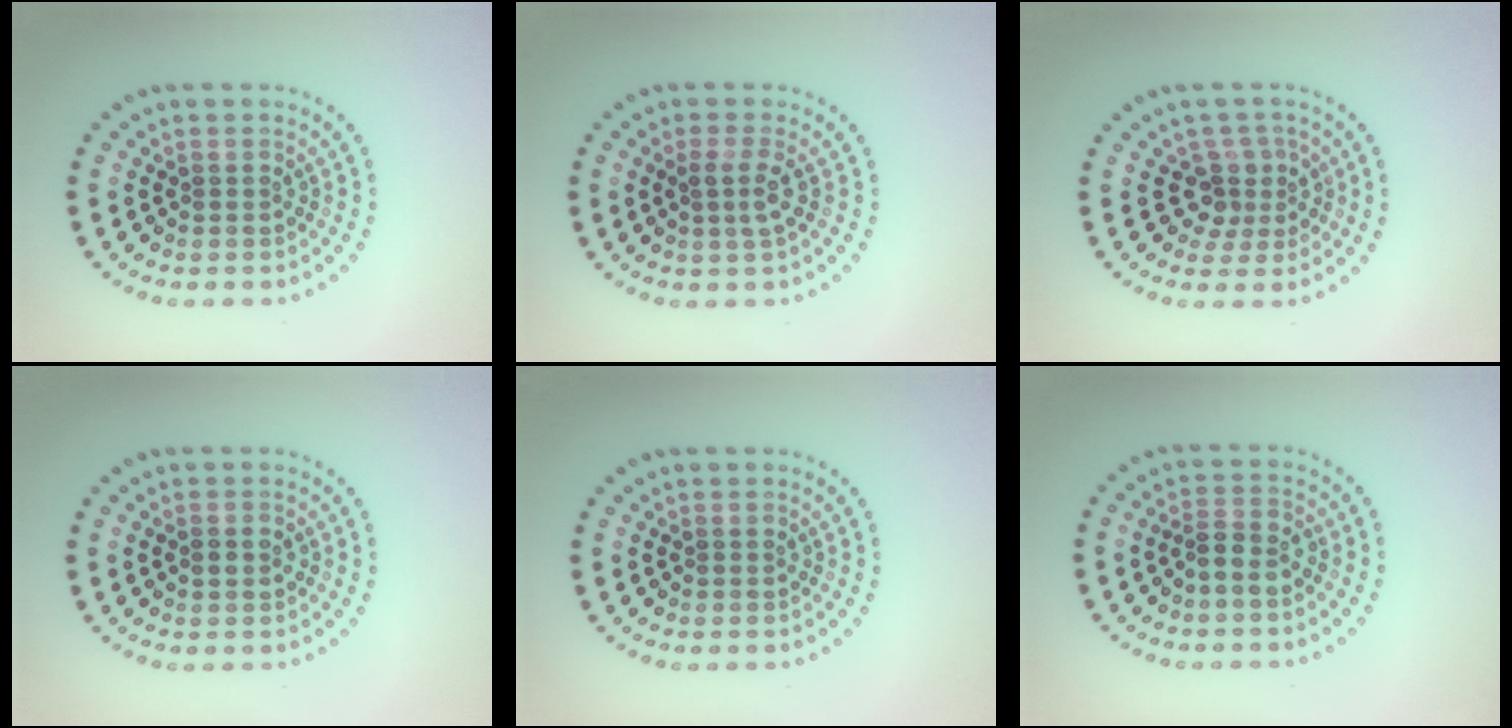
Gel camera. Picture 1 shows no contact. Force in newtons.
{"total": 1.3, "press": 1.1, "slide": 0.7}
{"total": 2.7, "press": 1.9, "slide": 1.9}
{"total": 1.5, "press": 1.5, "slide": 0.2}
{"total": 0.0}
{"total": 2.1, "press": 2.0, "slide": 0.9}